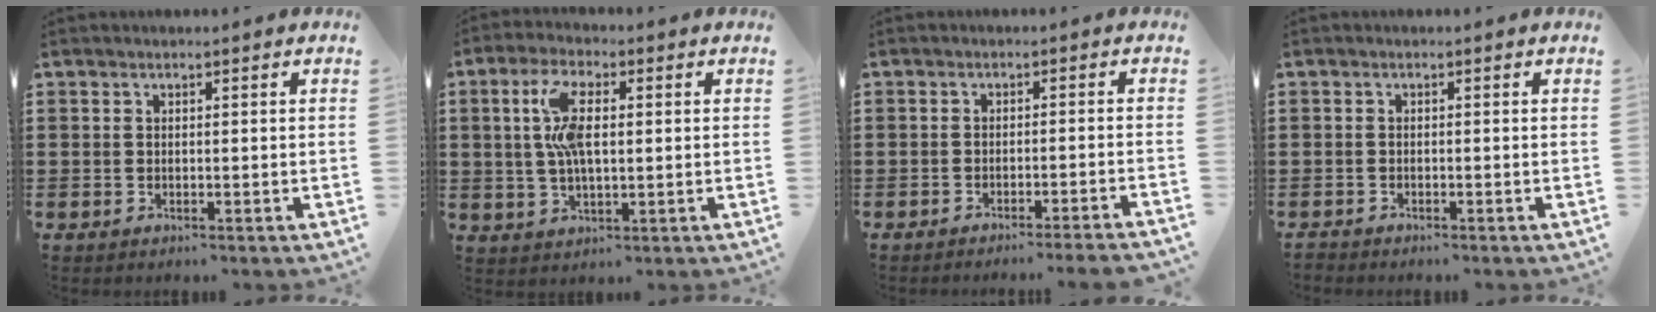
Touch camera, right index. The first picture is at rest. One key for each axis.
{"total": 7.9, "fx": 1.1, "fy": 3.1, "fz": 7.2, "tx": -0.155, "ty": 0.007, "tz": 0.013}
{"total": 2.1, "fx": -1.9, "fy": -0.5, "fz": 0.8, "tx": -0.014, "ty": 0.000, "tz": -0.039}
{"total": 0.8, "fx": -0.7, "fy": 0.2, "fz": -0.2, "tx": 0.001, "ty": 0.005, "tz": -0.016}